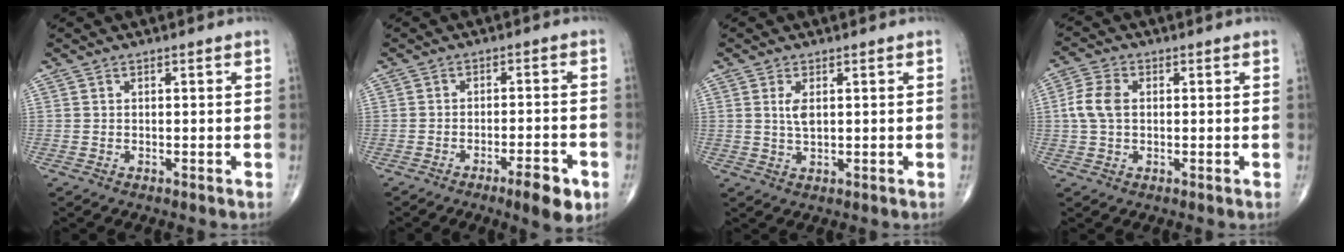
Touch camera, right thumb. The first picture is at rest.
{"total": 7.1, "force": [-3.8, 1.5, 5.8], "torque": [-0.082, 0.013, -0.053]}
{"total": 2.9, "force": [0.8, 1.2, 2.5], "torque": [-0.047, -0.005, 0.017]}
{"total": 5.6, "force": [0.4, 3.6, 4.2], "torque": [-0.098, 0.011, 0.003]}